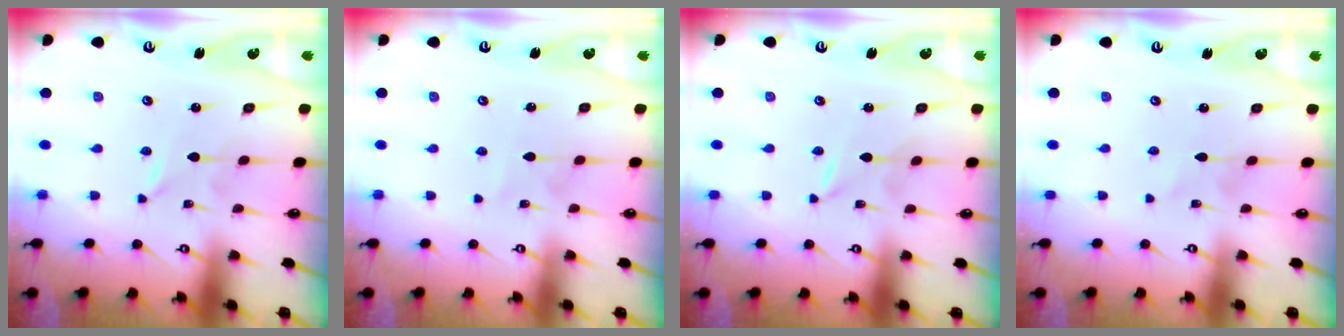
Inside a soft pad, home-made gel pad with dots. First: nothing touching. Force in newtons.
{"total": 5.4, "press": 5.3, "slide": 0.6}
{"total": 0.0}
{"total": 0.9, "press": 0.9, "slide": 0.0}